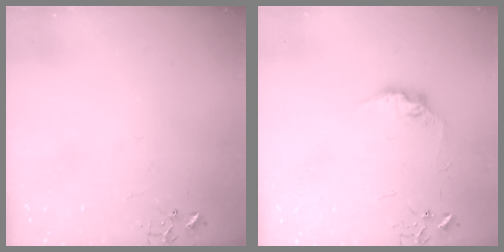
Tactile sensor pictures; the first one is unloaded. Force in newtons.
{"total": 9.1, "press": 9.1, "slide": 0.4}